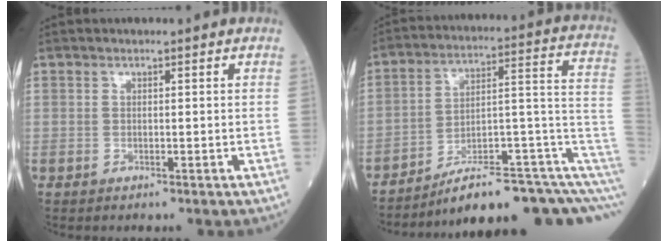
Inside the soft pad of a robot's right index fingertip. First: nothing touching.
{"total": 17.7, "force": [-10.1, 3.6, 14.1], "torque": [-0.130, 0.076, -0.147]}